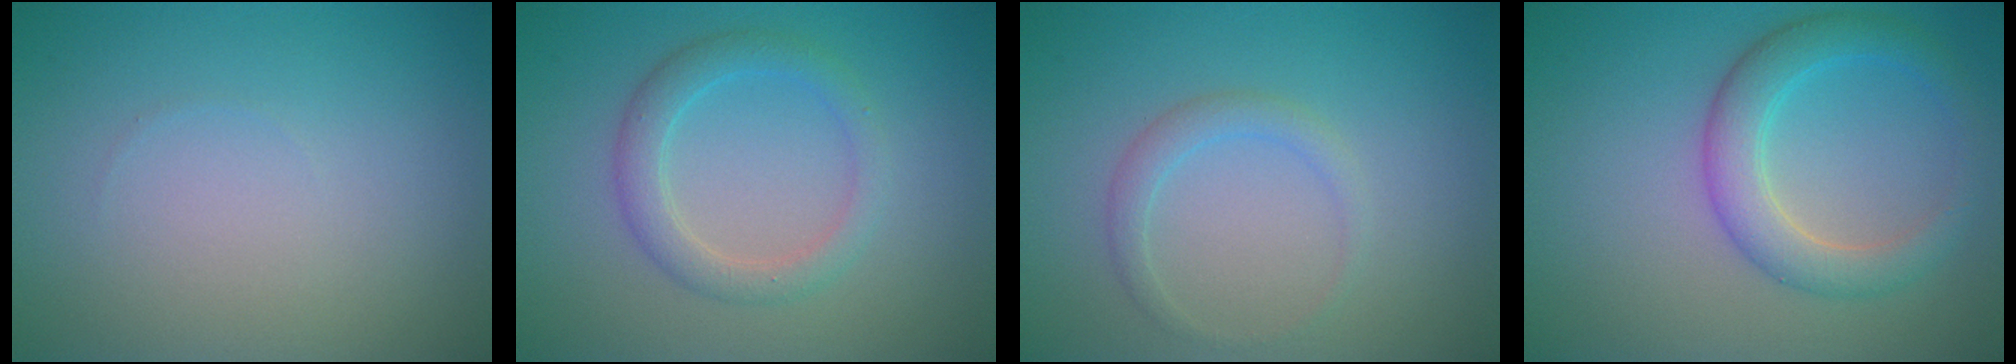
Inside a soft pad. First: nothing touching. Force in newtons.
{"total": 2.8, "press": 2.8, "slide": 0.1}
{"total": 1.6, "press": 1.6, "slide": 0.1}
{"total": 4.1, "press": 4.1, "slide": 0.1}